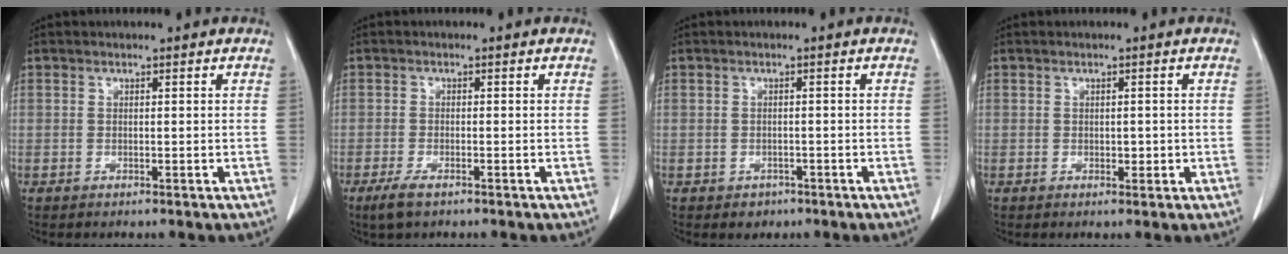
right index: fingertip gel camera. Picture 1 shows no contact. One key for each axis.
{"total": 2.9, "fx": -2.0, "fy": 0.8, "fz": 2.0, "tx": -0.047, "ty": -0.006, "tz": -0.035}
{"total": 1.8, "fx": -1.1, "fy": 1.4, "fz": 0.3, "tx": -0.002, "ty": 0.004, "tz": -0.010}
{"total": 1.2, "fx": -0.1, "fy": 0.9, "fz": 0.8, "tx": -0.007, "ty": 0.001, "tz": 0.002}